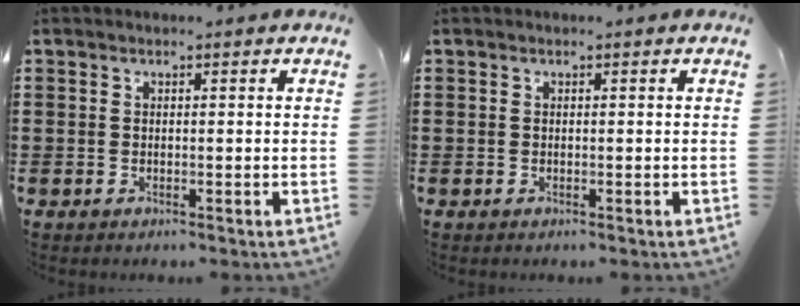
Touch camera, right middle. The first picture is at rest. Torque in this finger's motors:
{"motor_torque": [-0.36, -0.83, 0.01, 0.01]}